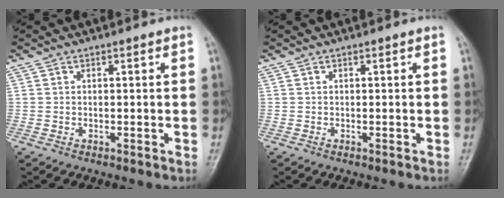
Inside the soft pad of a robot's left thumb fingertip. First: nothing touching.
{"total": 0.0}